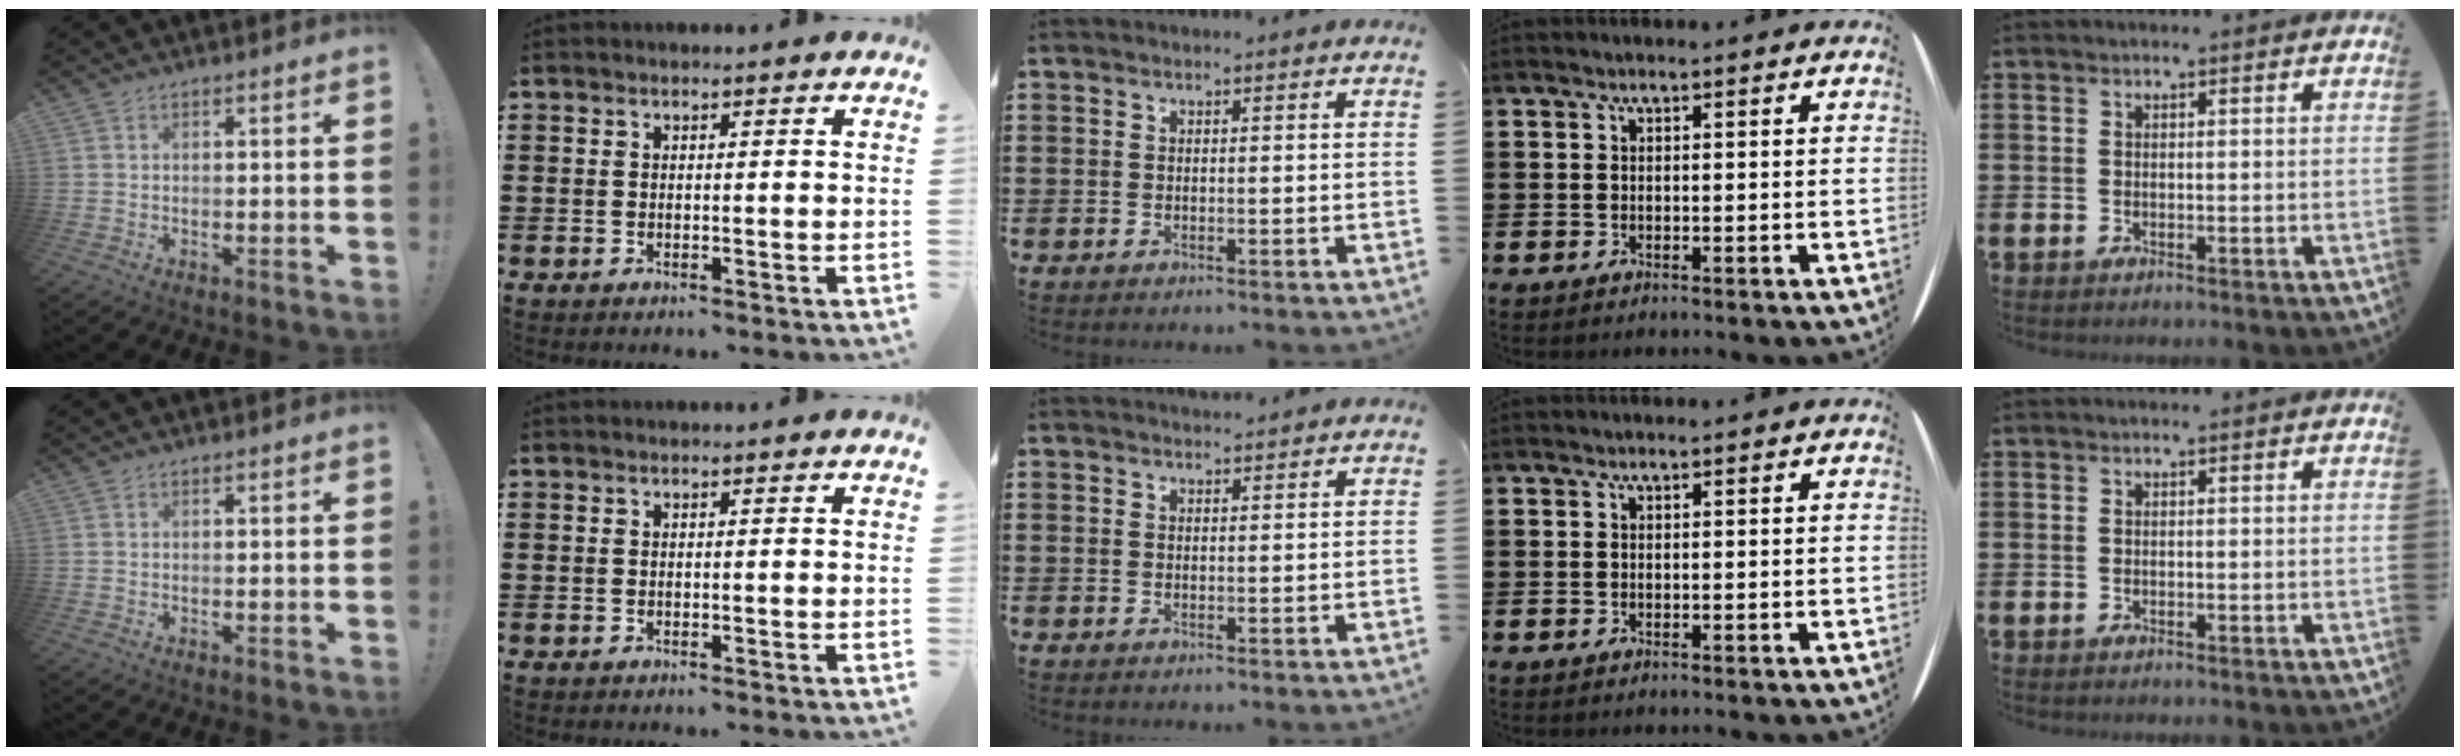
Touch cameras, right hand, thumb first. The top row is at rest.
{"middle": {"total": 1.1, "force": [1.1, 0.2, 0.0], "torque": [-0.004, -0.001, 0.022]}}